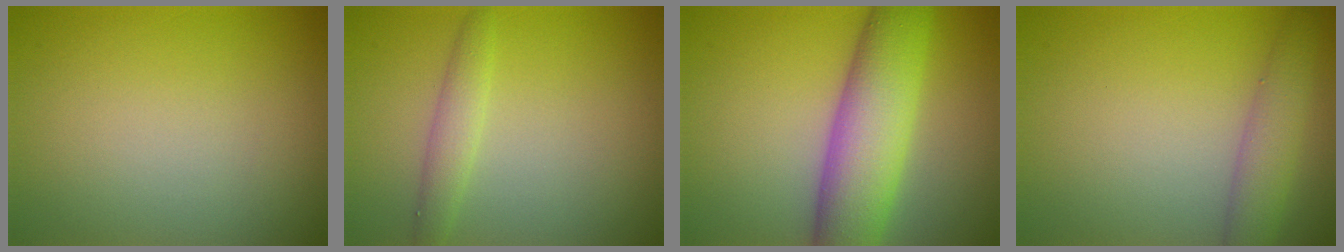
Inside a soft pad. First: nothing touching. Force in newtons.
{"total": 1.9, "press": 1.9, "slide": 0.1}
{"total": 8.2, "press": 8.2, "slide": 0.2}
{"total": 2.9, "press": 2.9, "slide": 0.1}